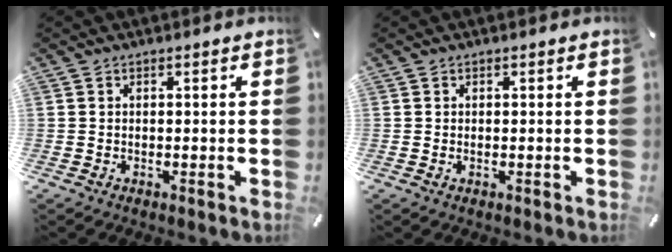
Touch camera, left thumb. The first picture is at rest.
{"total": 0.5, "force": [0.0, 0.1, 0.5], "torque": [-0.010, -0.001, 0.001]}